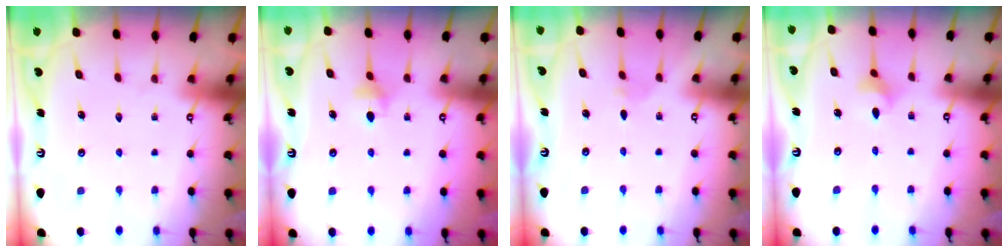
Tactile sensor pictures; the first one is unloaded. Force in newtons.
{"total": 4.3, "press": 4.2, "slide": 0.7}
{"total": 1.4, "press": 1.4, "slide": 0.3}
{"total": 3.1, "press": 3.1, "slide": 0.6}